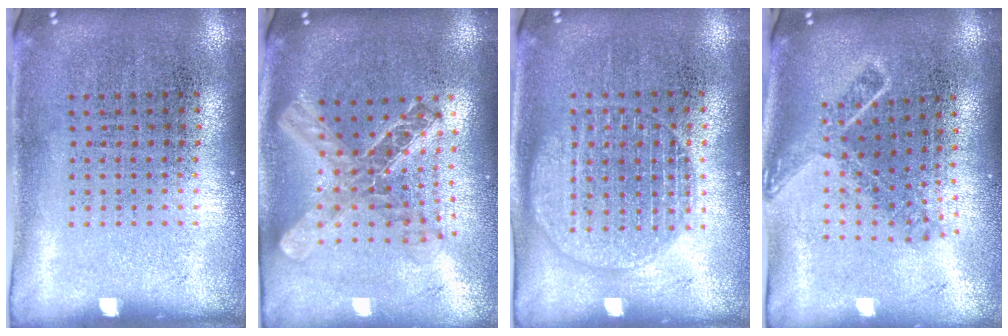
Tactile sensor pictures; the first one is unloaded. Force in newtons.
{"total": 2.2, "press": 1.8, "slide": 1.3}
{"total": 1.4, "press": 1.4, "slide": 0.1}
{"total": 1.6, "press": 1.2, "slide": 1.1}